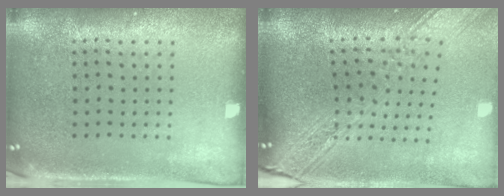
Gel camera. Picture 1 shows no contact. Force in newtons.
{"total": 2.9, "press": 2.3, "slide": 1.9}